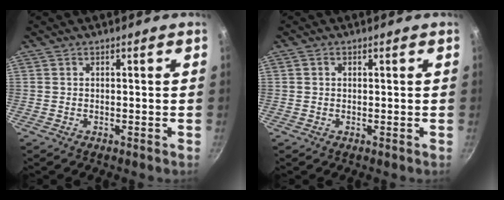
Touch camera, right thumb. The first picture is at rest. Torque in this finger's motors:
{"motor_torque": [0.02, -0.25, -0.31, 0.20, -0.03]}